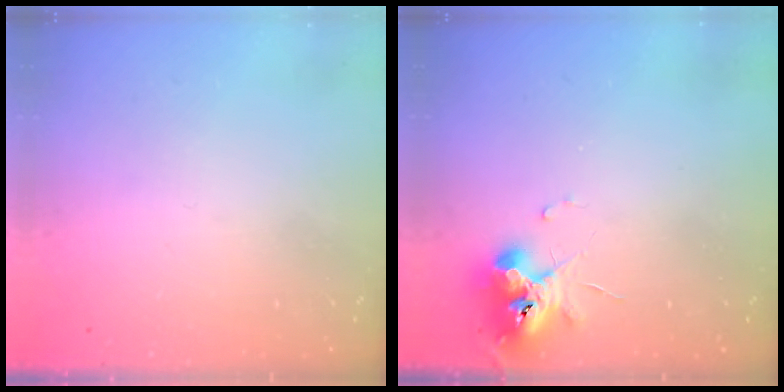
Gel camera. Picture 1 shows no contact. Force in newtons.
{"total": 10.9, "press": 10.9, "slide": 0.5}